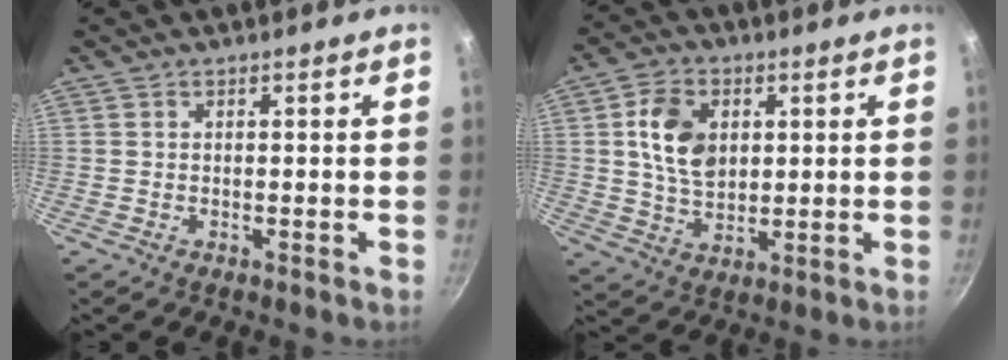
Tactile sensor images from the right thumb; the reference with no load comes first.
{"total": 10.3, "force": [2.2, 7.3, 6.9], "torque": [-0.106, -0.003, 0.040]}